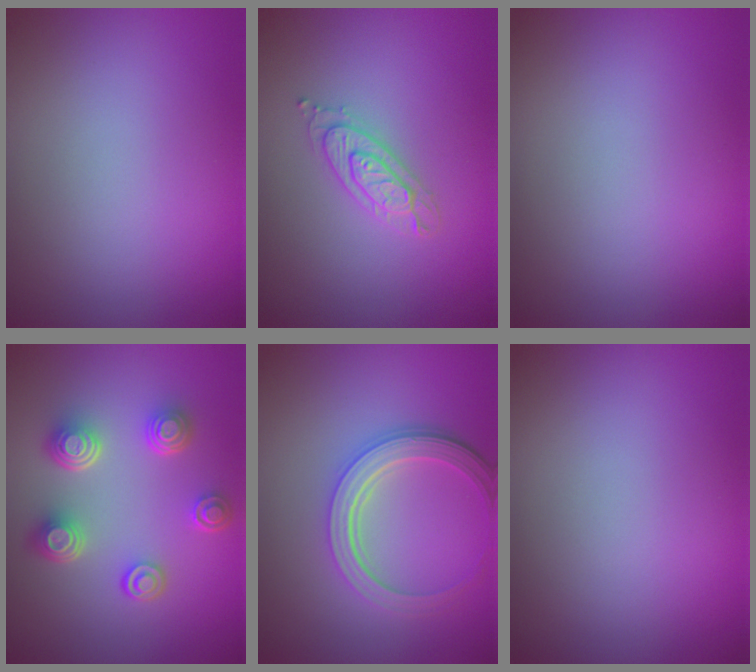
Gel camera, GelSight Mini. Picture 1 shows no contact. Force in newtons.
{"total": 2.2, "press": 2.1, "slide": 0.4}
{"total": 0.0}
{"total": 4.9, "press": 3.5, "slide": 3.4}
{"total": 4.7, "press": 3.5, "slide": 3.1}
{"total": 0.0}